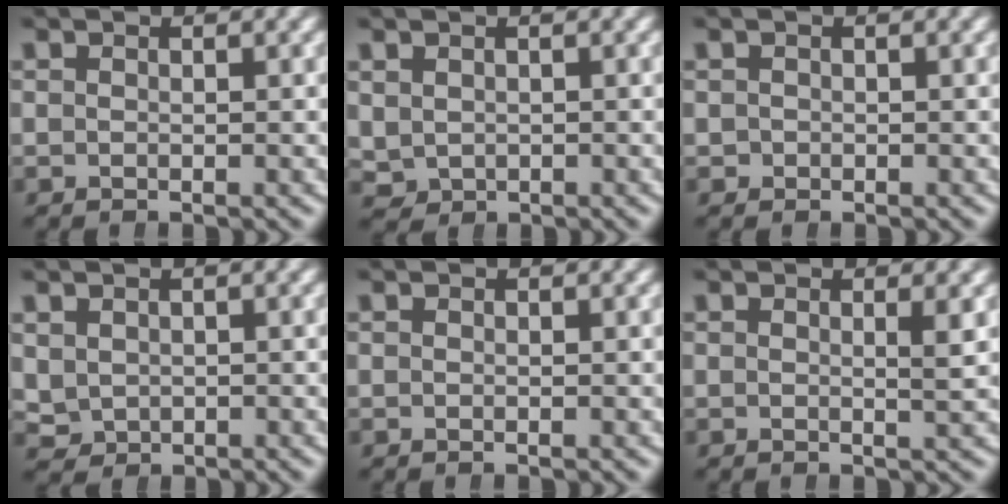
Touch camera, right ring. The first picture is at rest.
{"total": 1.9, "force": [0.2, 1.8, 0.5], "torque": [-0.029, -0.021, 0.021]}
{"total": 0.6, "force": [-0.2, 0.5, -0.3], "torque": [0.005, -0.002, -0.002]}
{"total": 2.6, "force": [0.4, 2.4, 0.8], "torque": [-0.041, -0.020, 0.022]}
{"total": 0.0}
{"total": 1.0, "force": [0.6, -0.2, 0.8], "torque": [-0.019, -0.008, 0.009]}